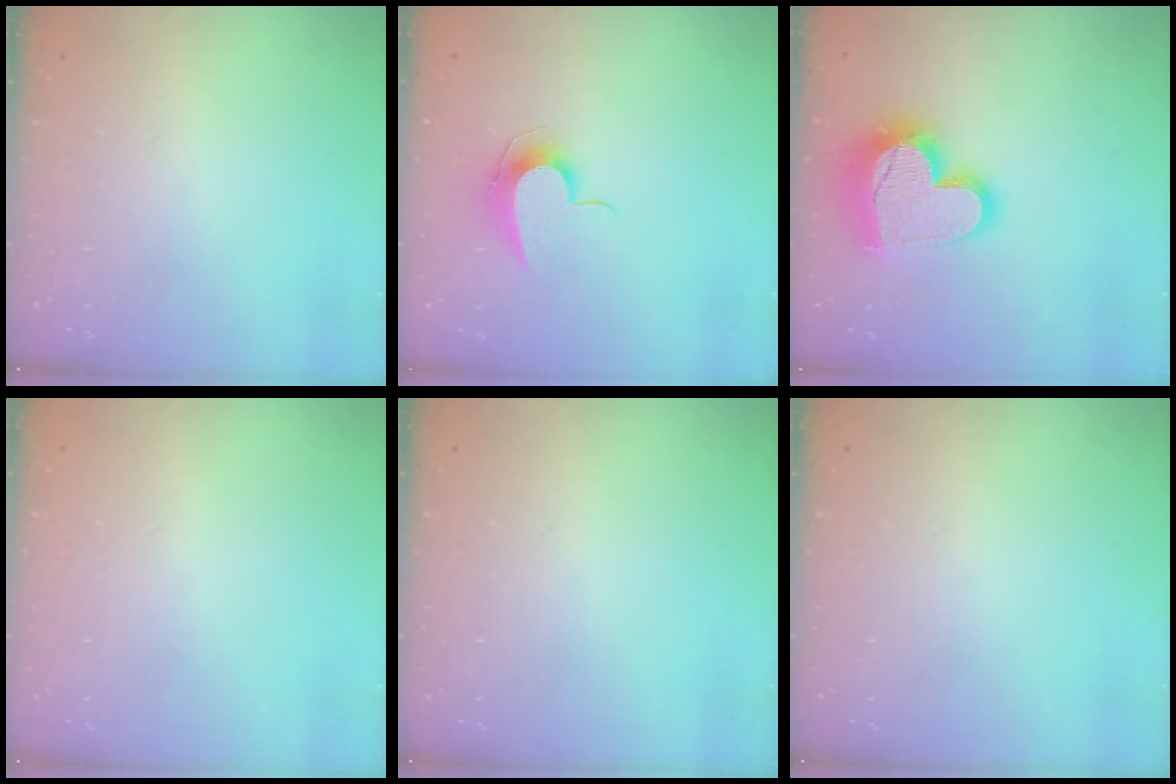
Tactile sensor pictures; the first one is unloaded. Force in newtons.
{"total": 8.4, "press": 8.3, "slide": 0.7}
{"total": 18.5, "press": 18.4, "slide": 1.6}
{"total": 0.8, "press": 0.5, "slide": 0.6}
{"total": 0.0}
{"total": 0.0}